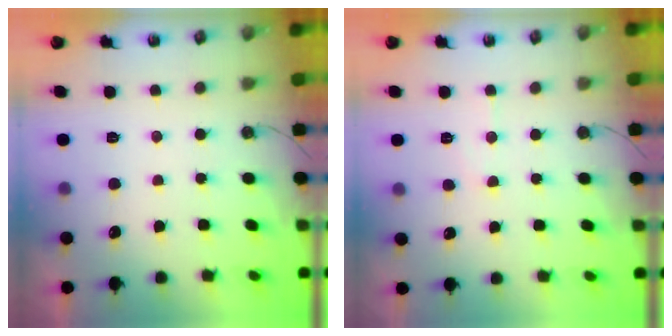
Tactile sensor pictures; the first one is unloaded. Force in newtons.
{"total": 6.0, "press": 6.0, "slide": 0.5}